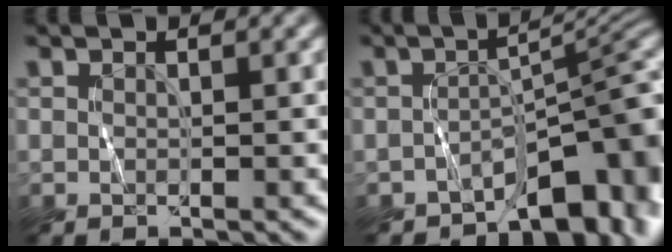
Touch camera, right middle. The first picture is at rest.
{"total": 7.6, "force": [-5.3, 2.7, 4.7], "torque": [-0.037, 0.008, -0.088]}